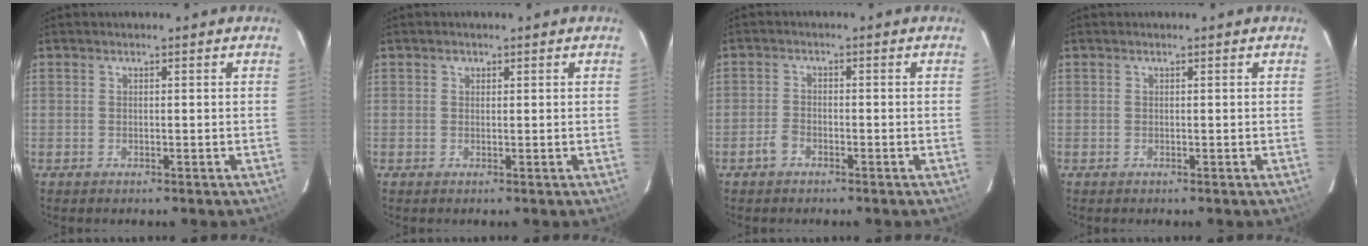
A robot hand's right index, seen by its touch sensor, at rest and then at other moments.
{"total": 0.7, "force": [0.3, 0.6, 0.0], "torque": [0.001, 0.004, 0.003]}
{"total": 2.4, "force": [-1.7, 1.2, 1.2], "torque": [-0.034, 0.006, -0.036]}
{"total": 0.0}